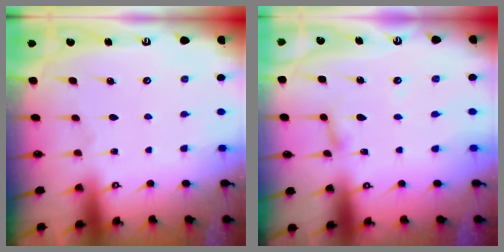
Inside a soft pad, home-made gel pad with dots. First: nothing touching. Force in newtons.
{"total": 2.7, "press": 2.7, "slide": 0.2}